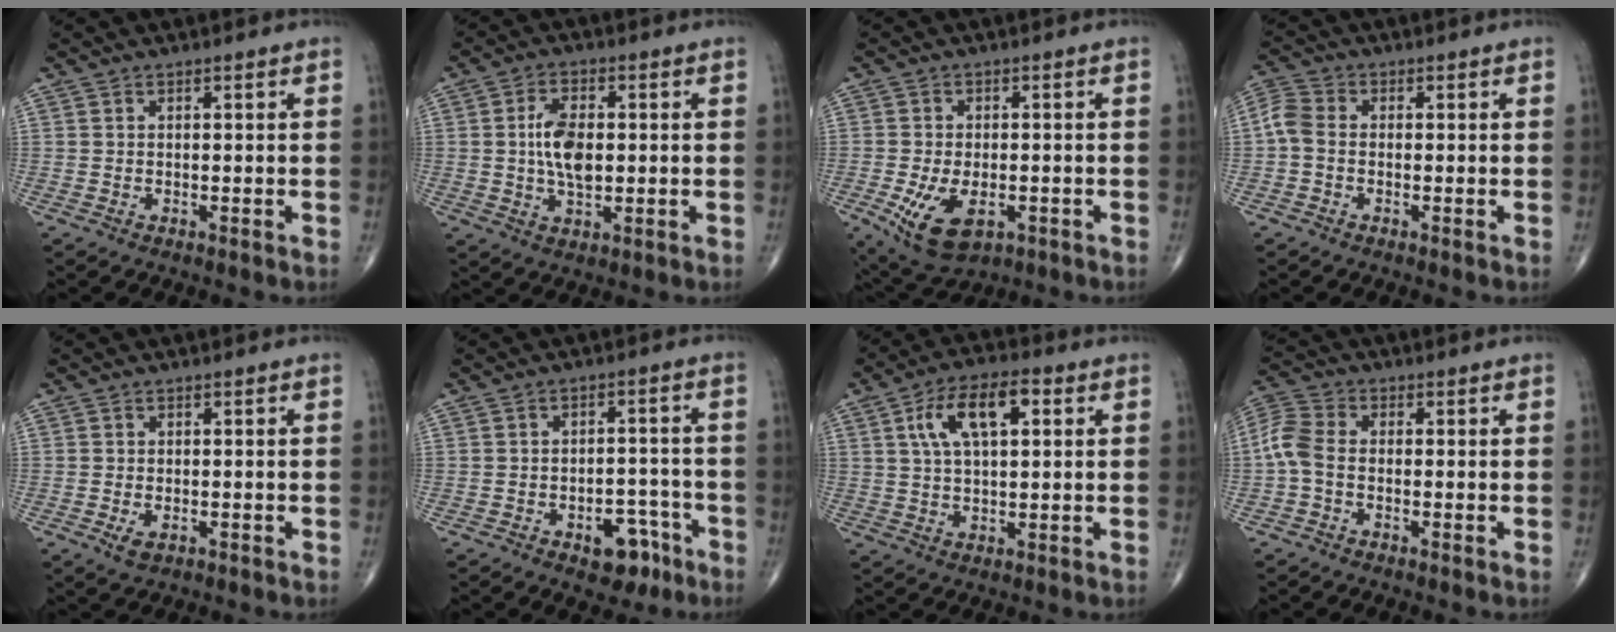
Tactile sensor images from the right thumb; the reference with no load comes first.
{"total": 7.9, "force": [0.4, 4.2, 6.6], "torque": [-0.117, 0.001, 0.005]}
{"total": 9.9, "force": [-3.4, 5.5, 7.5], "torque": [-0.133, -0.001, -0.044]}
{"total": 4.5, "force": [-0.6, 3.1, 3.2], "torque": [-0.074, 0.012, -0.025]}
{"total": 2.3, "force": [-0.8, 1.3, 1.6], "torque": [-0.027, 0.000, -0.010]}
{"total": 7.5, "force": [-4.1, 4.4, 4.5], "torque": [-0.029, 0.039, -0.052]}
{"total": 10.9, "force": [3.4, 4.9, 9.1], "torque": [-0.160, 0.014, 0.054]}
{"total": 5.8, "force": [-1.1, 3.6, 4.5], "torque": [-0.106, 0.017, -0.036]}